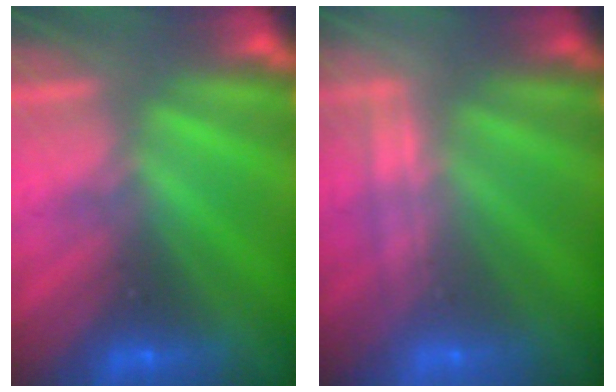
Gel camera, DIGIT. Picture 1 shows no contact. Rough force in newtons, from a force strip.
{"total": 2.2}